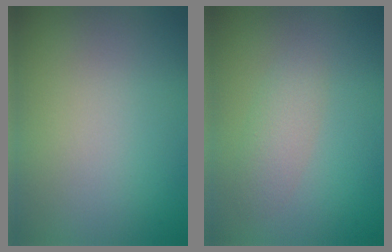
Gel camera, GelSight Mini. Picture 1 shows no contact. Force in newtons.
{"total": 1.8, "press": 1.8, "slide": 0.1}